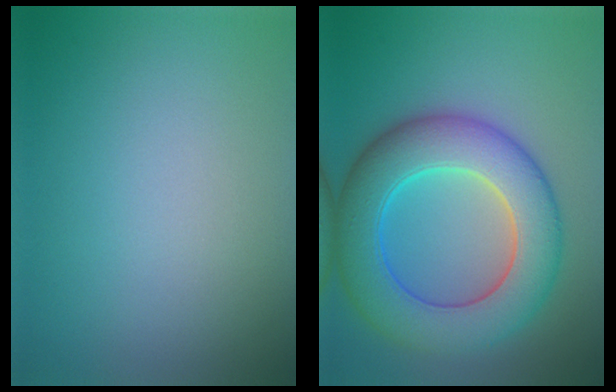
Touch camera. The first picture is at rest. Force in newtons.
{"total": 9.6, "press": 9.6, "slide": 0.3}